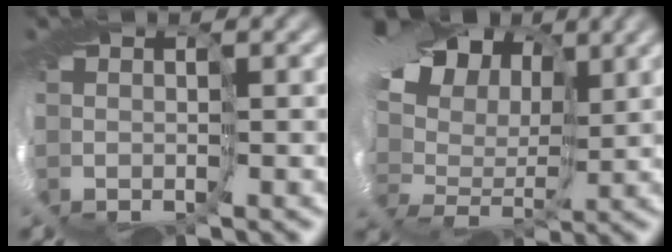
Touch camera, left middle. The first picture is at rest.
{"total": 13.4, "force": [6.5, 8.4, 8.3], "torque": [-0.176, 0.049, 0.081]}